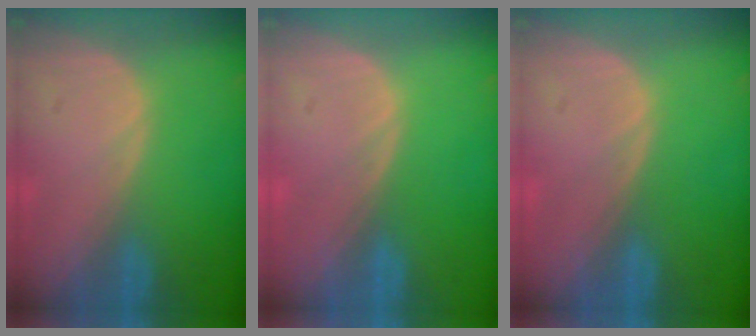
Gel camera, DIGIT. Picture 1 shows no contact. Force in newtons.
{"total": 0.0}
{"total": 0.0}